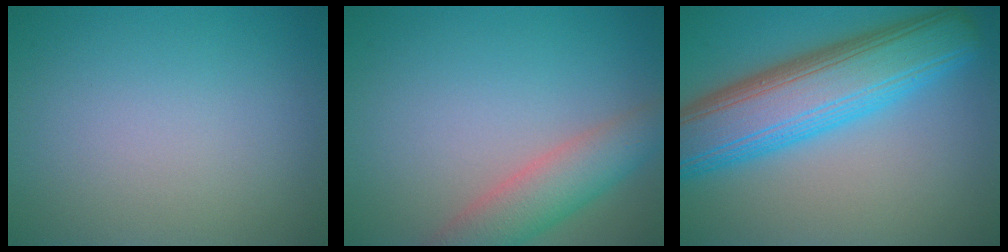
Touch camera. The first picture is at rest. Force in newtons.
{"total": 4.6, "press": 4.6, "slide": 0.3}
{"total": 10.6, "press": 10.6, "slide": 0.2}